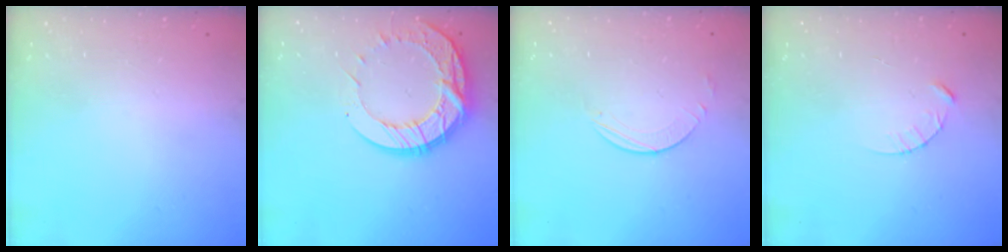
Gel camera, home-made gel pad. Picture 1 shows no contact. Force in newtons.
{"total": 15.6, "press": 15.6, "slide": 1.2}
{"total": 3.9, "press": 3.9, "slide": 0.3}
{"total": 3.1, "press": 3.1, "slide": 0.3}